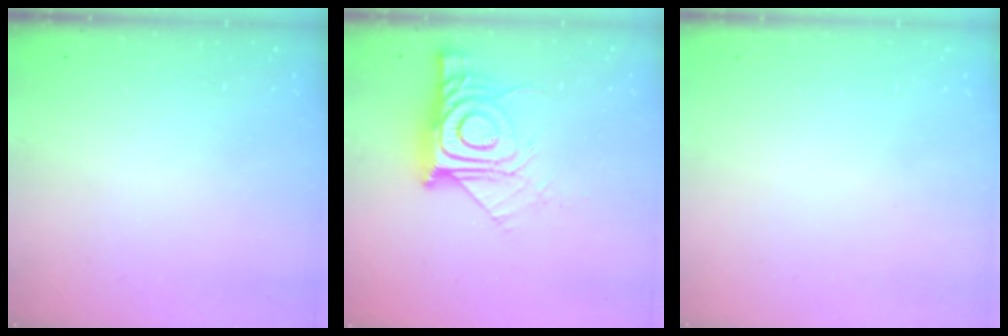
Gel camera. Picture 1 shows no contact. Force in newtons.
{"total": 15.3, "press": 15.2, "slide": 1.1}
{"total": 1.7, "press": 1.7, "slide": 0.1}